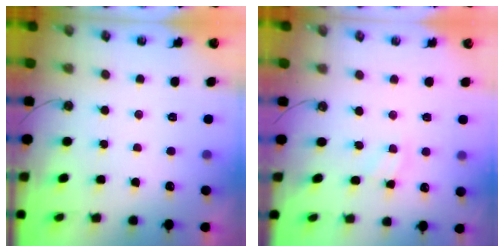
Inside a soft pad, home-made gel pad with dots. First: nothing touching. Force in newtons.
{"total": 3.1, "press": 3.1, "slide": 0.5}